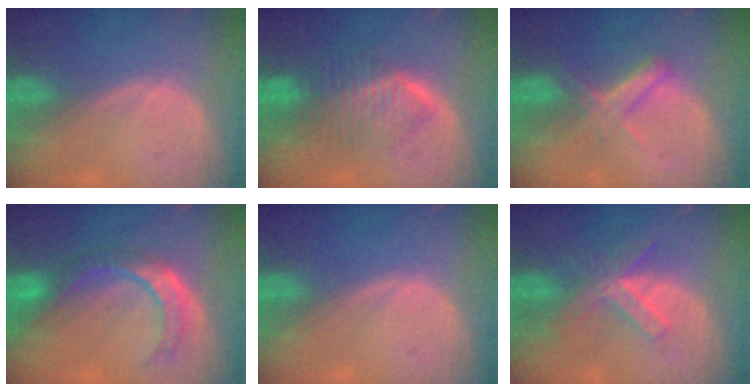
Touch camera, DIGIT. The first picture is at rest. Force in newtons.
{"total": 6.4, "press": 6.4, "slide": 0.9}
{"total": 5.5, "press": 4.7, "slide": 2.7}
{"total": 7.8, "press": 7.2, "slide": 3.0}
{"total": 0.0}
{"total": 5.5, "press": 5.3, "slide": 1.3}